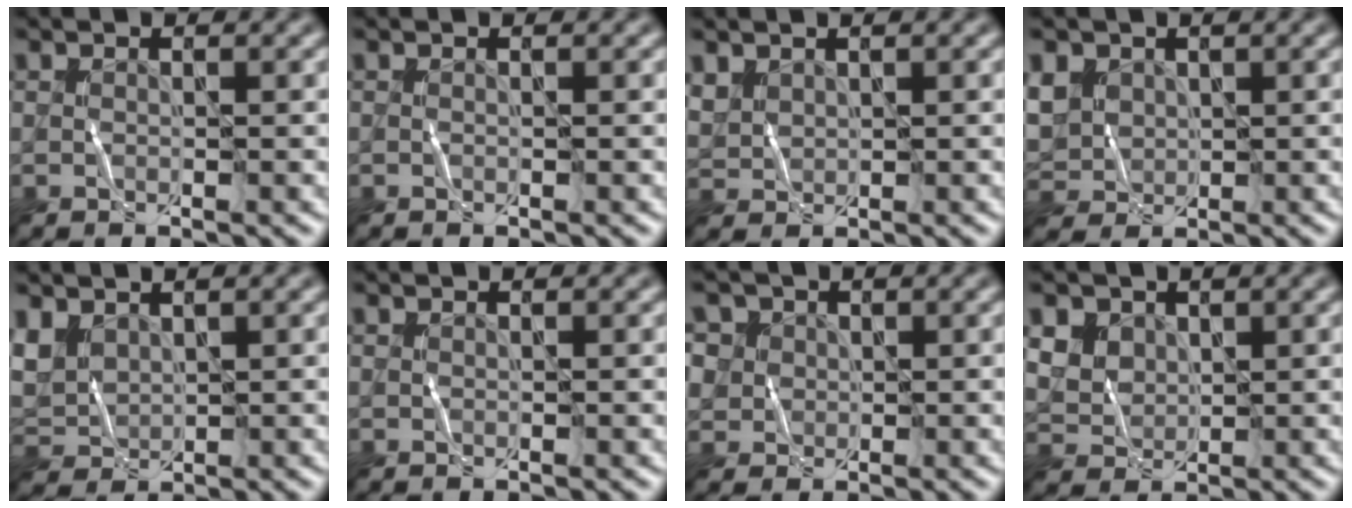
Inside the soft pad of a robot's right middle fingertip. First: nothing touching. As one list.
[{"total": 0.0}, {"total": 1.4, "force": [1.1, 0.9, 0.0], "torque": [-0.014, 0.000, 0.027]}, {"total": 4.0, "force": [1.5, 3.4, 1.3], "torque": [-0.072, 0.008, 0.035]}, {"total": 2.7, "force": [1.7, 2.0, 0.9], "torque": [-0.041, 0.002, 0.038]}, {"total": 0.0}, {"total": 4.3, "force": [2.0, 3.7, 0.9], "torque": [-0.039, 0.016, 0.023]}, {"total": 6.2, "force": [3.3, 4.7, 2.3], "torque": [-0.083, 0.020, 0.058]}]